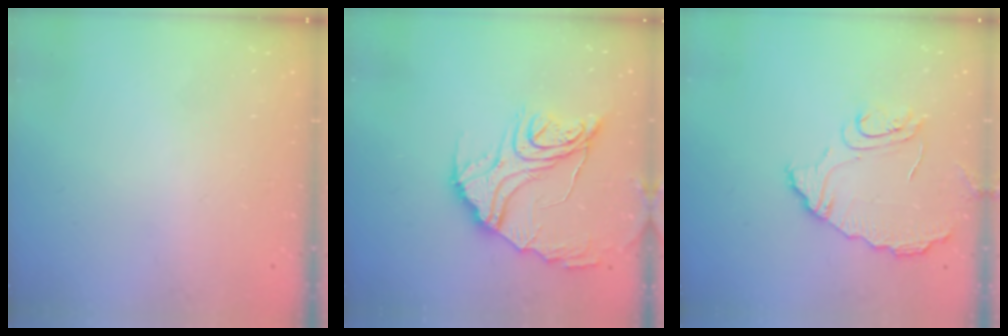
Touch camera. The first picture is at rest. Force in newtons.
{"total": 15.0, "press": 14.9, "slide": 1.4}
{"total": 10.5, "press": 10.4, "slide": 0.9}